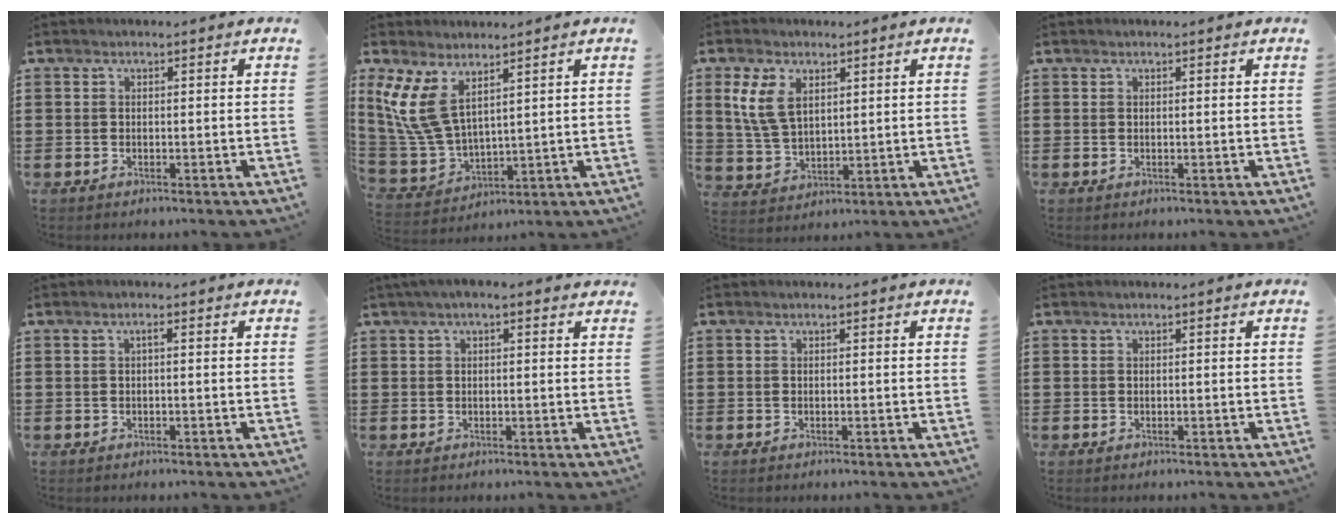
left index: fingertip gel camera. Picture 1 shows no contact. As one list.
[{"total": 9.7, "force": [5.0, 4.6, 6.9], "torque": [-0.182, -0.012, 0.090]}, {"total": 6.8, "force": [3.0, 4.1, 4.6], "torque": [-0.110, 0.009, 0.053]}, {"total": 0.0}, {"total": 0.8, "force": [-0.2, 0.1, 0.7], "torque": [-0.014, 0.000, -0.004]}, {"total": 1.8, "force": [0.9, 0.5, 1.5], "torque": [-0.030, 0.005, 0.014]}, {"total": 0.0}, {"total": 0.0}]